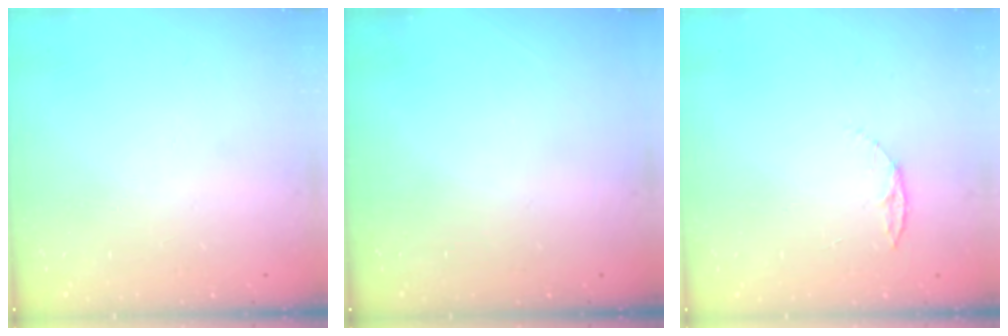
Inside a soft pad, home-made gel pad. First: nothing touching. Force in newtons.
{"total": 0.0}
{"total": 4.4, "press": 4.4, "slide": 0.5}